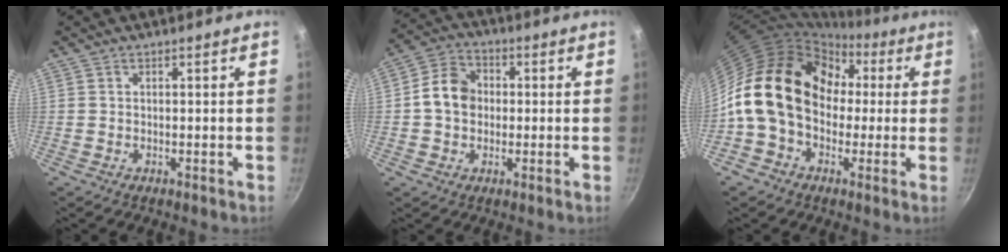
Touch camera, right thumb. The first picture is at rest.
{"total": 8.5, "force": [0.2, 6.9, 5.0], "torque": [-0.064, 0.019, -0.013]}
{"total": 19.4, "force": [0.7, 14.9, 12.5], "torque": [-0.184, 0.051, -0.001]}